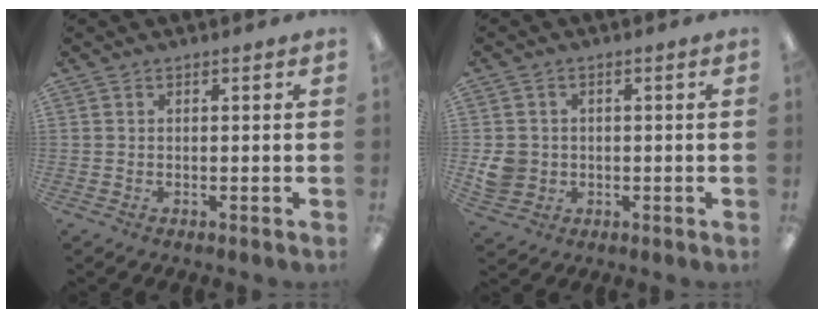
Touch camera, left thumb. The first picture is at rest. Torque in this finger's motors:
{"motor_torque": [-0.24, 0.26, -0.04, 0.05, 0.00]}